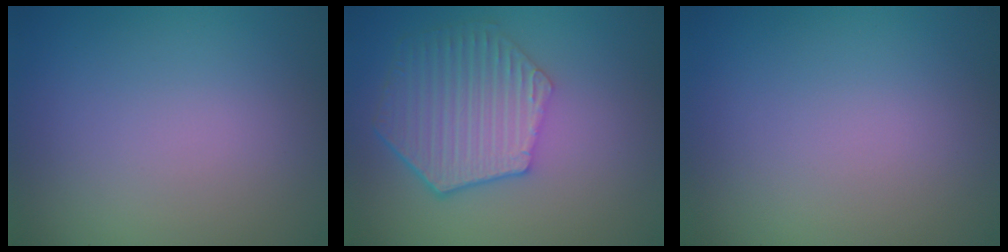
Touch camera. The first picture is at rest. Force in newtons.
{"total": 6.6, "press": 5.0, "slide": 4.3}
{"total": 0.0}